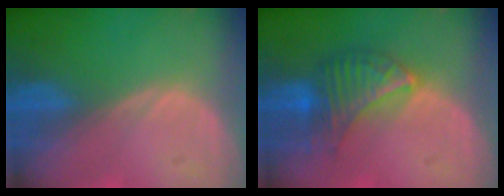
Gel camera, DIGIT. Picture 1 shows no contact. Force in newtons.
{"total": 6.7, "press": 6.5, "slide": 1.5}